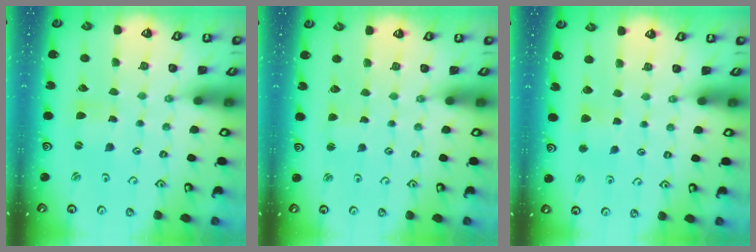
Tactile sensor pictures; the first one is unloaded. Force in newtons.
{"total": 1.5, "press": 1.5, "slide": 0.2}
{"total": 2.6, "press": 2.6, "slide": 0.5}